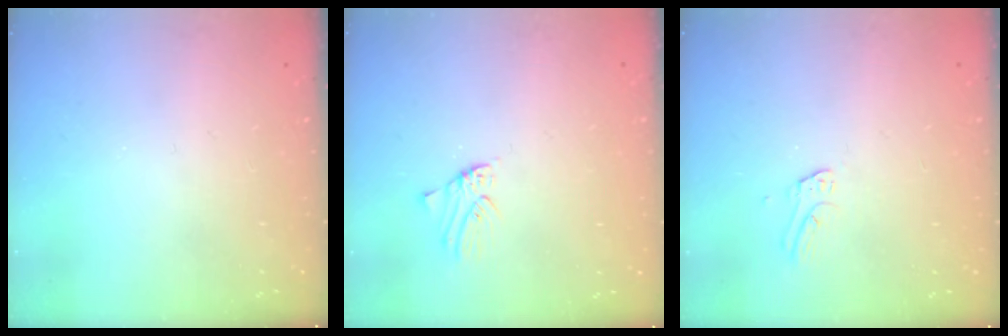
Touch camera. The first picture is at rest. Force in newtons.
{"total": 0.5, "press": 0.5, "slide": 0.1}
{"total": 3.3, "press": 3.3, "slide": 0.3}